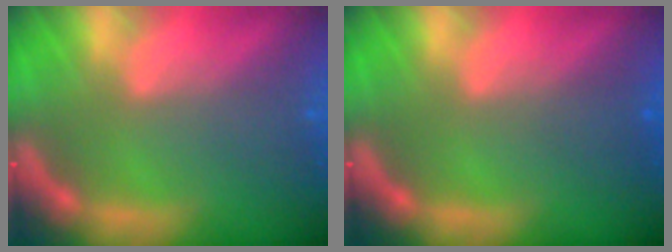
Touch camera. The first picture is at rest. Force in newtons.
{"total": 1.0}